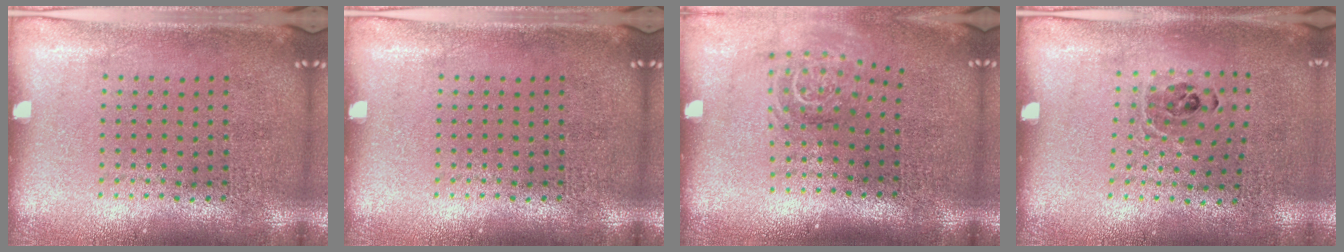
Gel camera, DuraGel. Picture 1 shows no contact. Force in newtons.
{"total": 0.0}
{"total": 1.7, "press": 1.1, "slide": 1.3}
{"total": 0.9, "press": 0.8, "slide": 0.4}